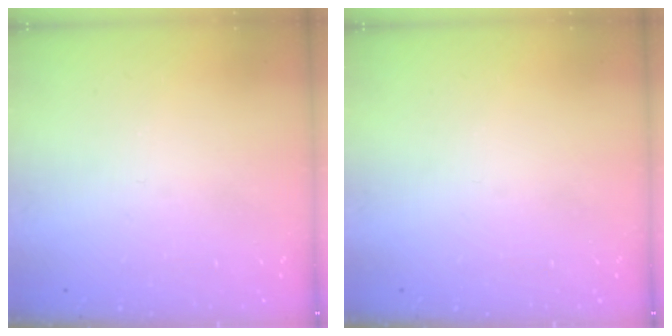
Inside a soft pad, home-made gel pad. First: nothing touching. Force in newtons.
{"total": 0.0}